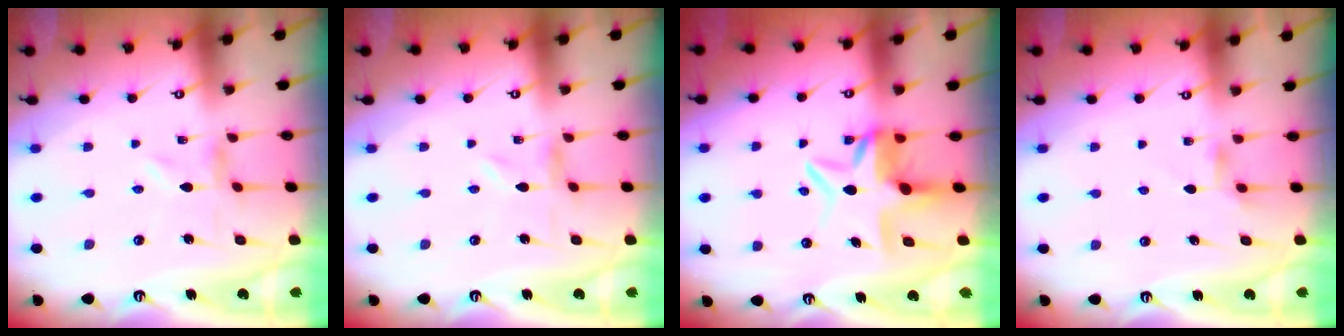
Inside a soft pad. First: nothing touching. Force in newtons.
{"total": 0.5, "press": 0.4, "slide": 0.3}
{"total": 7.7, "press": 7.6, "slide": 0.9}
{"total": 2.9, "press": 2.9, "slide": 0.4}